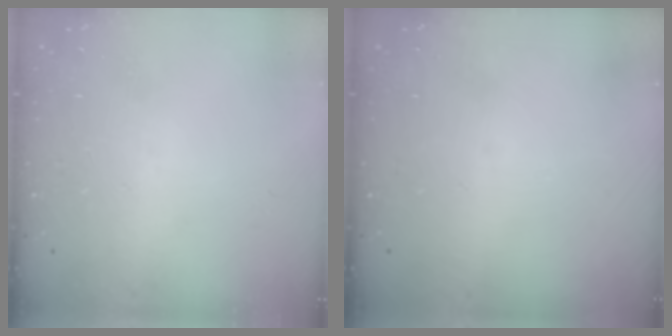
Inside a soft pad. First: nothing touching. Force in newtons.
{"total": 0.0}